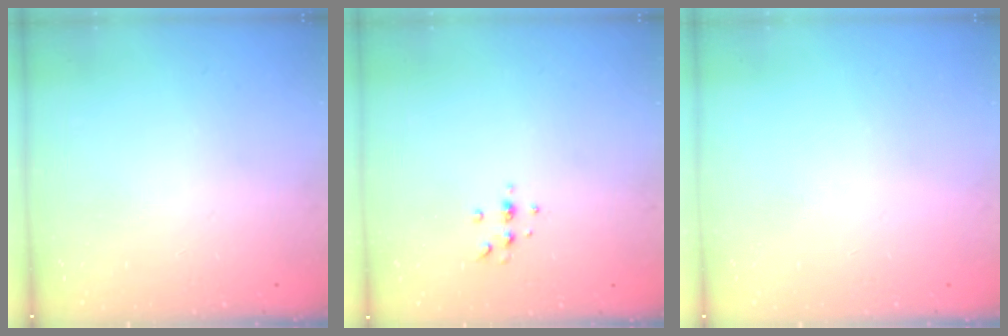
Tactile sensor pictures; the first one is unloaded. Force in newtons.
{"total": 4.1, "press": 3.7, "slide": 1.7}
{"total": 0.0}